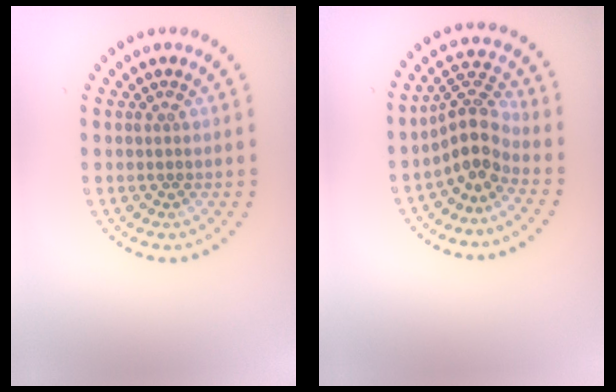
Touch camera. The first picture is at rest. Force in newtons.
{"total": 3.5, "press": 2.5, "slide": 2.4}